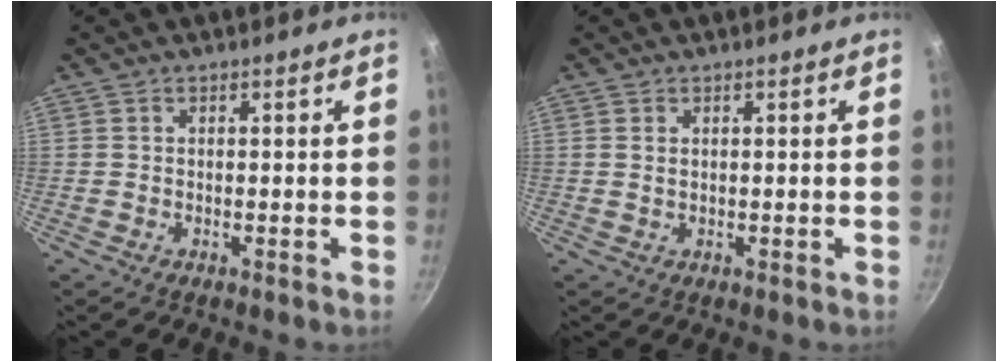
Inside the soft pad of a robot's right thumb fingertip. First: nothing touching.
{"total": 0.9, "force": [0.3, 0.6, 0.6], "torque": [-0.012, 0.001, 0.007]}